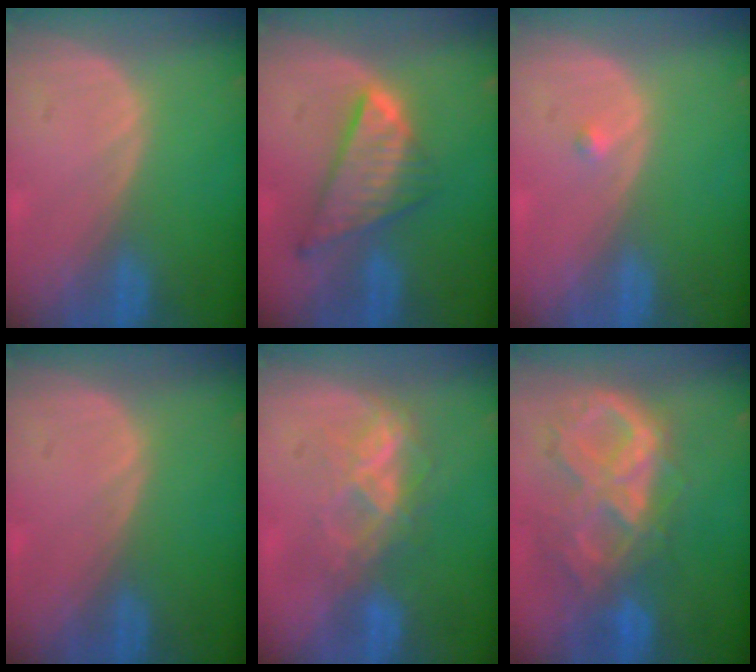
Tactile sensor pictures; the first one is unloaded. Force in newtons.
{"total": 8.8, "press": 7.5, "slide": 4.5}
{"total": 0.7, "press": 0.7, "slide": 0.1}
{"total": 0.0}
{"total": 5.8, "press": 5.6, "slide": 1.6}
{"total": 10.6, "press": 9.0, "slide": 5.6}